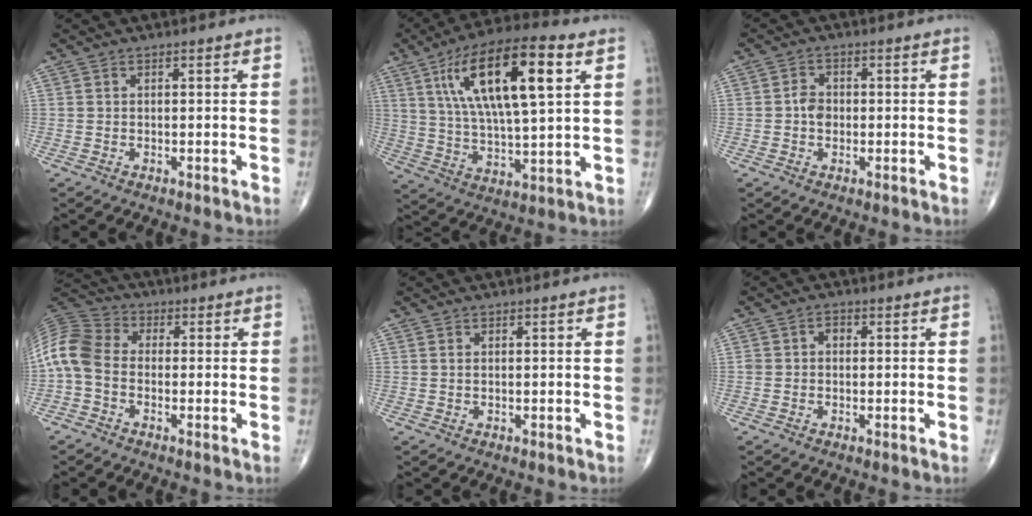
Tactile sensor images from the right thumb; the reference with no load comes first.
{"total": 20.4, "force": [7.3, 6.4, 17.9], "torque": [-0.312, -0.007, 0.124]}
{"total": 2.9, "force": [-0.3, 2.3, 1.7], "torque": [-0.019, 0.007, -0.013]}
{"total": 9.3, "force": [-1.3, 6.7, 6.4], "torque": [-0.131, 0.025, -0.045]}
{"total": 0.0}
{"total": 1.9, "force": [0.0, 1.5, 1.1], "torque": [-0.008, 0.010, -0.004]}